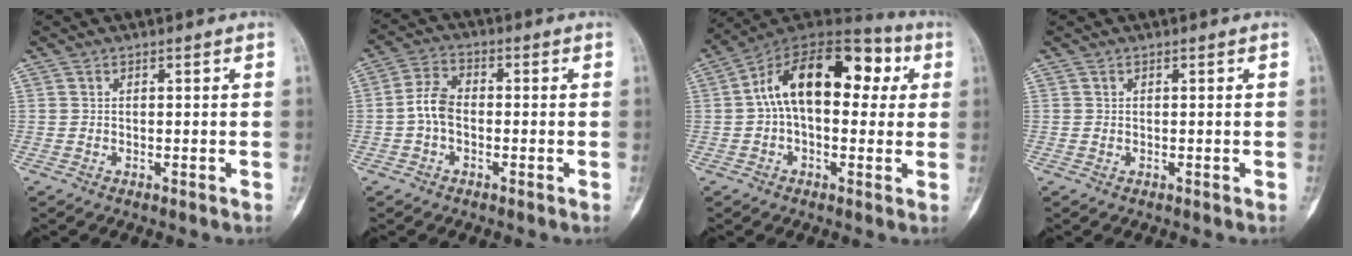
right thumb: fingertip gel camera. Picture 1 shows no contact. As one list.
[{"total": 5.5, "force": [-1.0, 3.5, 4.1], "torque": [-0.078, 0.018, -0.029]}, {"total": 19.3, "force": [3.4, 11.1, 15.4], "torque": [-0.211, 0.044, 0.040]}, {"total": 0.0}]